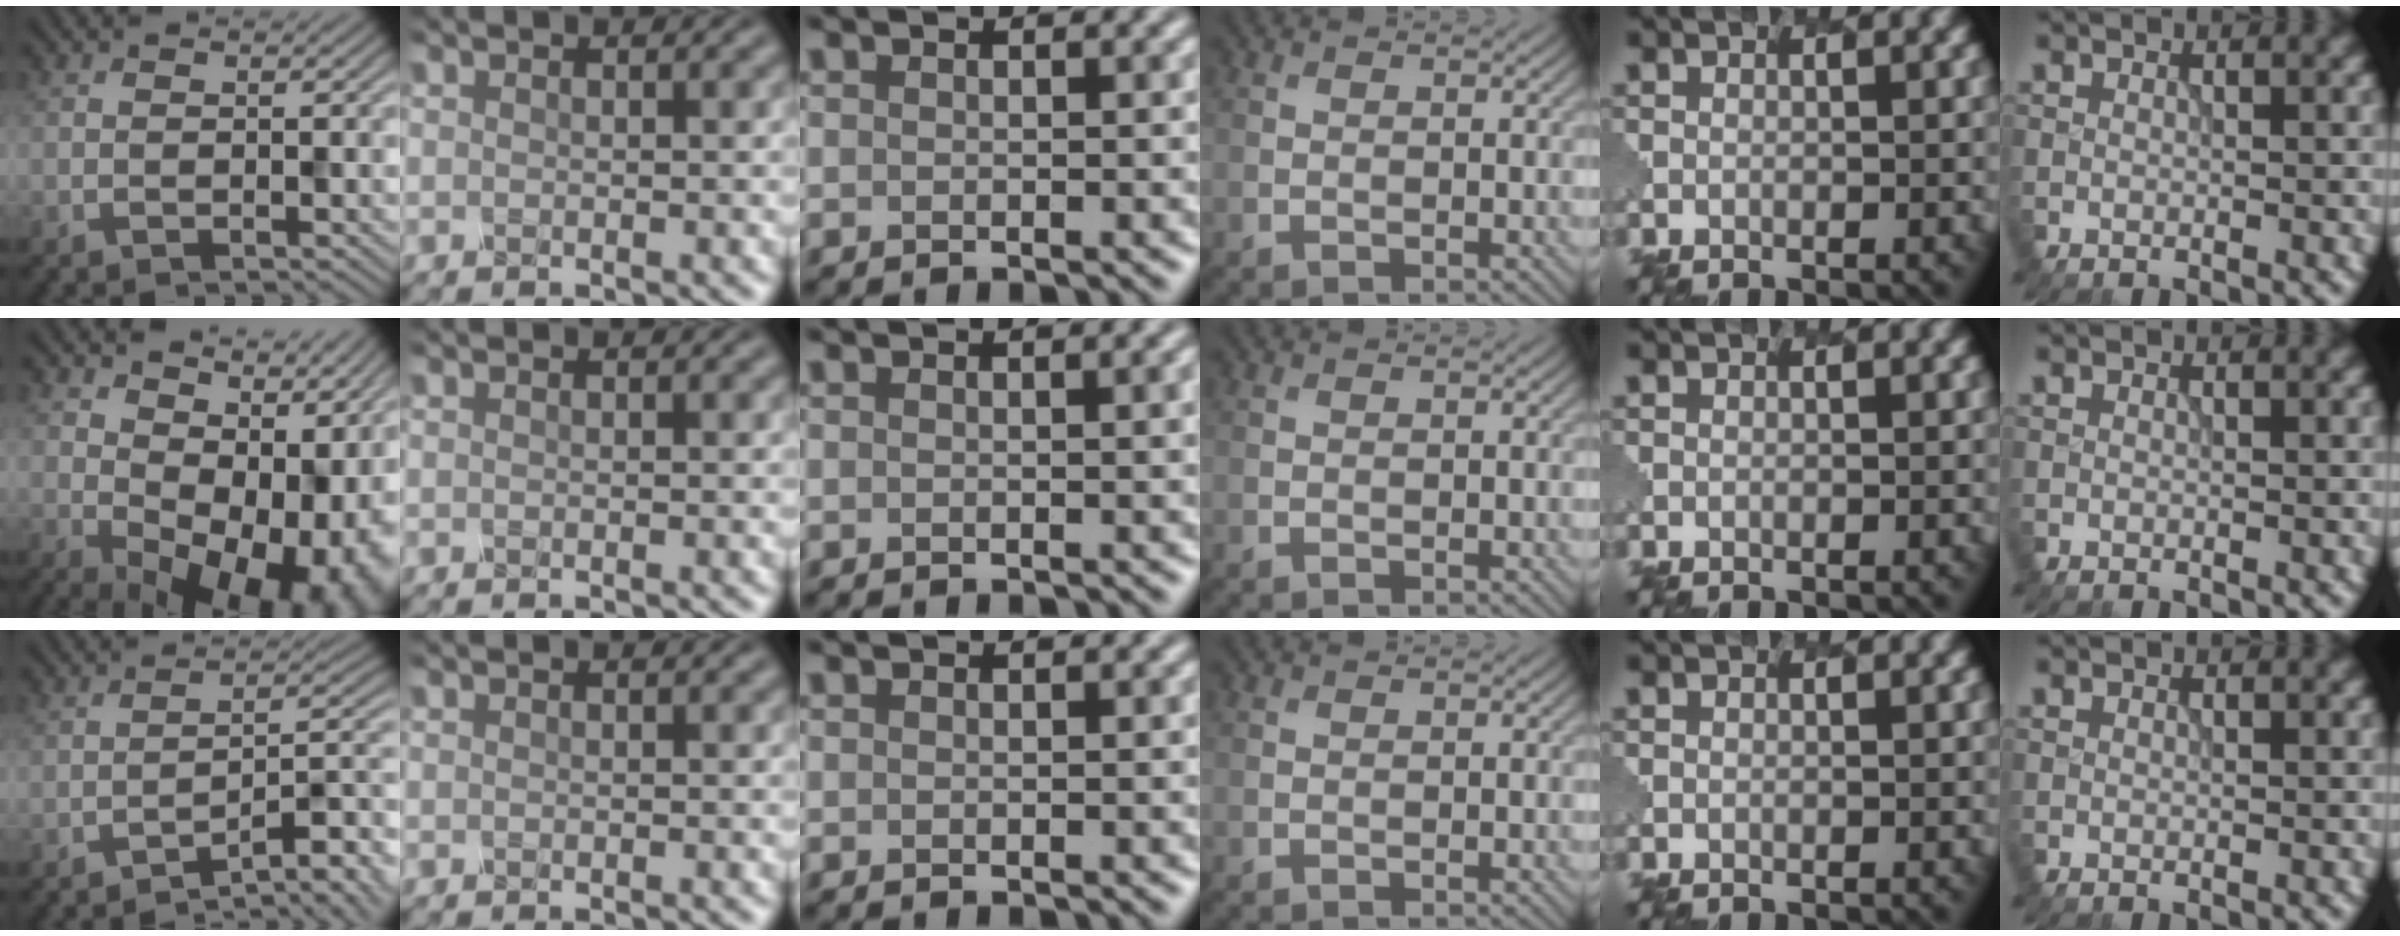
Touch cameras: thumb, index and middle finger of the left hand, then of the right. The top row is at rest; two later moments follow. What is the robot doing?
{"motion": "dispense", "object": "dispenser bottle"}